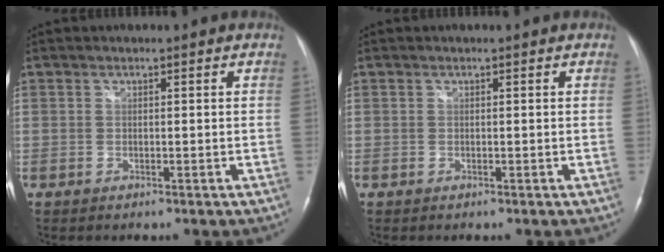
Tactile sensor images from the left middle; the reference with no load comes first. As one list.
[{"total": 0.0}]